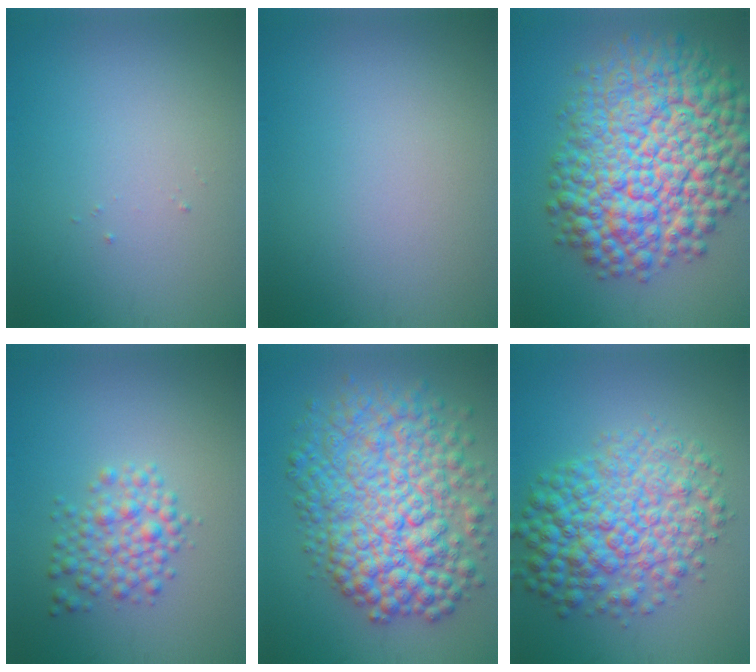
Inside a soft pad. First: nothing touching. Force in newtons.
{"total": 0.0}
{"total": 15.8, "press": 15.8, "slide": 0.5}
{"total": 3.3, "press": 3.3, "slide": 0.1}
{"total": 11.0, "press": 11.0, "slide": 0.1}
{"total": 8.6, "press": 8.6, "slide": 0.1}